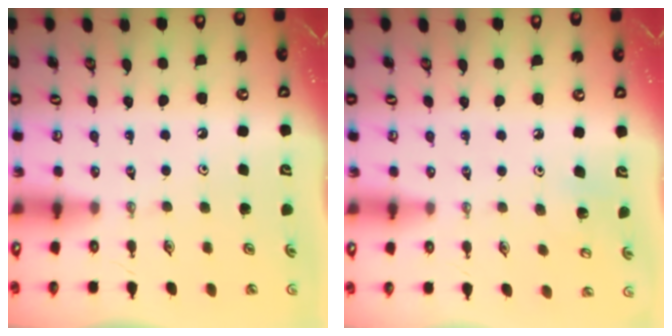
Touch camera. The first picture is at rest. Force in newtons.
{"total": 4.3, "press": 4.3, "slide": 0.3}